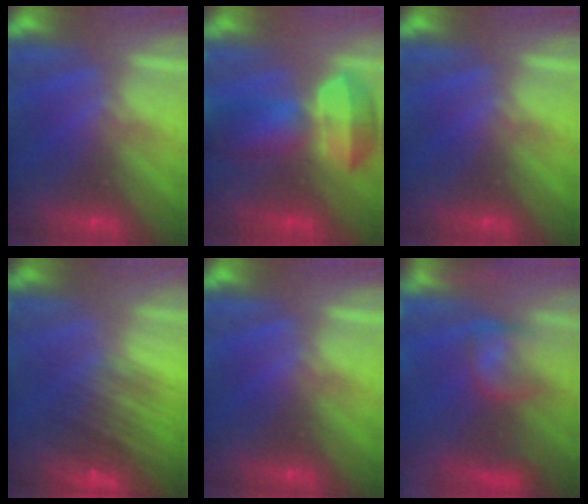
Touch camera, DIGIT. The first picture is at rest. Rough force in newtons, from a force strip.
{"total": 6.9}
{"total": 0.0}
{"total": 7.1}
{"total": 0.0}
{"total": 7.0}